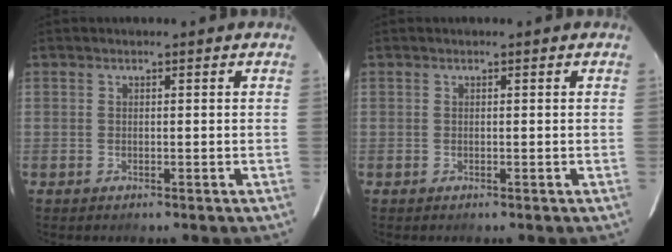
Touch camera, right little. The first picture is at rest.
{"total": 0.0}